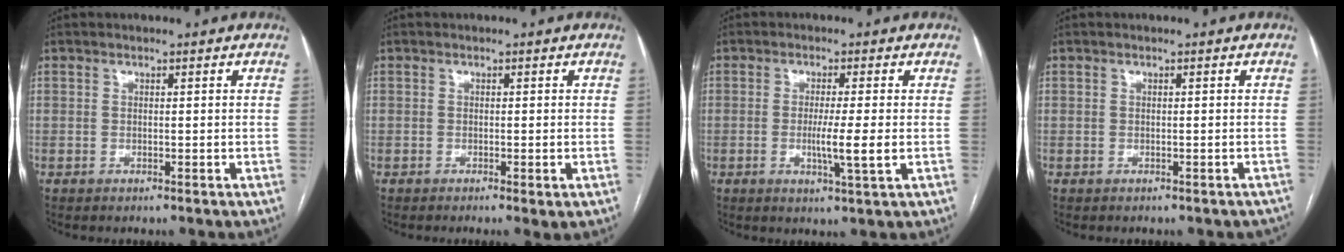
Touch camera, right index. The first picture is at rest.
{"total": 1.5, "force": [-0.7, 0.1, 1.4], "torque": [-0.022, -0.005, -0.008]}
{"total": 5.0, "force": [-0.7, -0.5, 5.0], "torque": [-0.090, -0.012, -0.014]}
{"total": 3.6, "force": [-2.9, 1.9, 0.8], "torque": [0.002, 0.010, -0.033]}